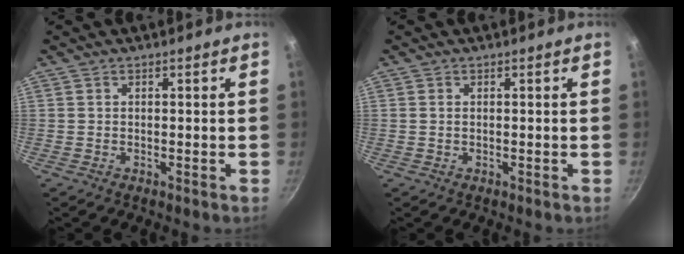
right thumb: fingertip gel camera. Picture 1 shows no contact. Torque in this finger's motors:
{"motor_torque": [-0.40, 0.19, -0.01, 0.44, -0.03]}